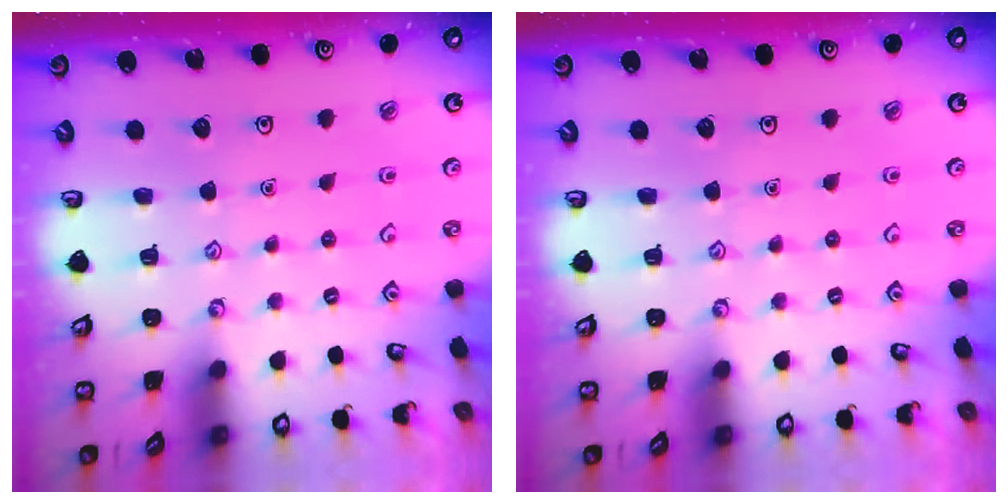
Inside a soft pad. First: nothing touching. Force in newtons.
{"total": 0.0}